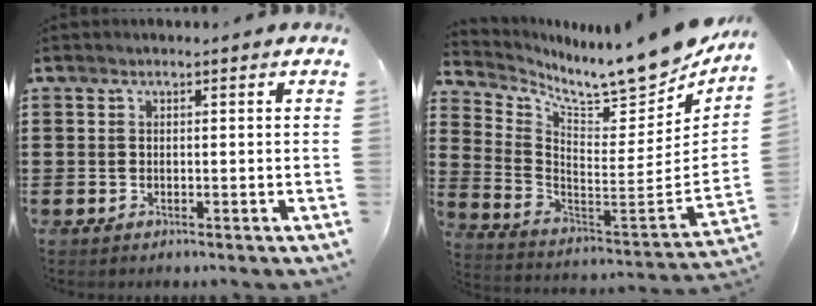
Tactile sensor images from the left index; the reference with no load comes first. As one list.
[{"total": 9.6, "force": [8.6, 0.8, 4.2], "torque": [-0.088, -0.087, 0.138]}]